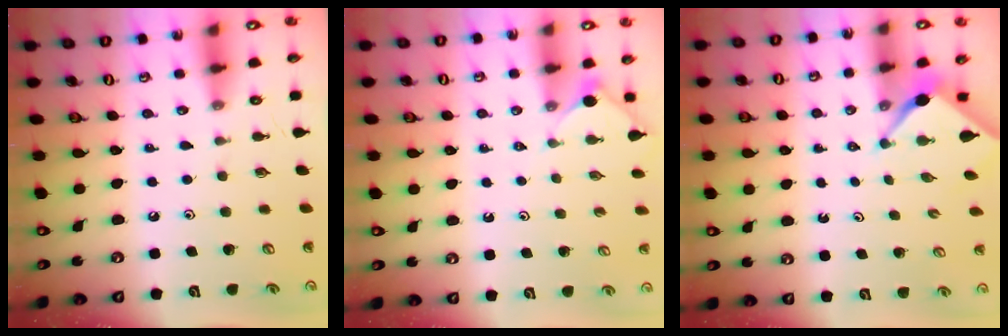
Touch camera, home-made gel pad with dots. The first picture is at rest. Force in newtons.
{"total": 2.9, "press": 2.8, "slide": 0.5}
{"total": 2.5, "press": 2.5, "slide": 0.3}